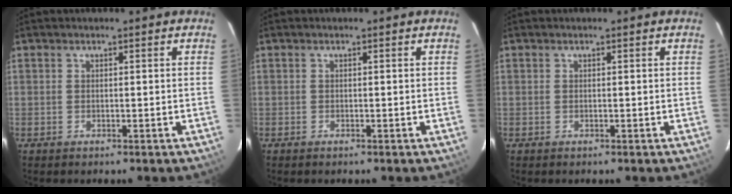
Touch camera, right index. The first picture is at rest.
{"total": 0.0}
{"total": 0.0}